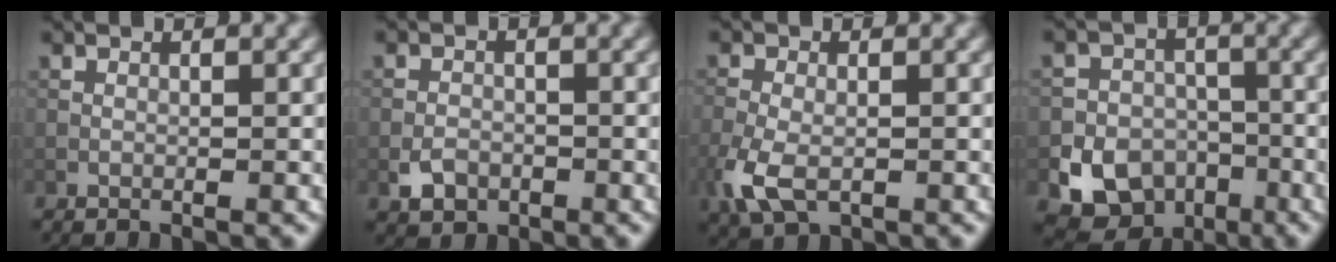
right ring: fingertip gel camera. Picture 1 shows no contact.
{"total": 1.9, "force": [-0.8, 1.5, 0.9], "torque": [-0.015, -0.001, -0.016]}
{"total": 4.4, "force": [-1.7, 2.5, 3.2], "torque": [-0.082, -0.013, -0.035]}
{"total": 10.6, "force": [-5.3, 8.7, 2.8], "torque": [-0.025, -0.039, -0.100]}